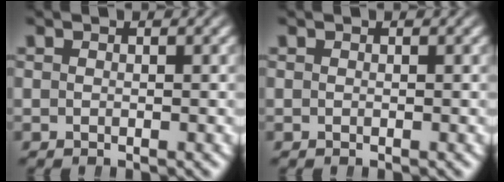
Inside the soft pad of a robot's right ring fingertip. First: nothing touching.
{"total": 0.0}